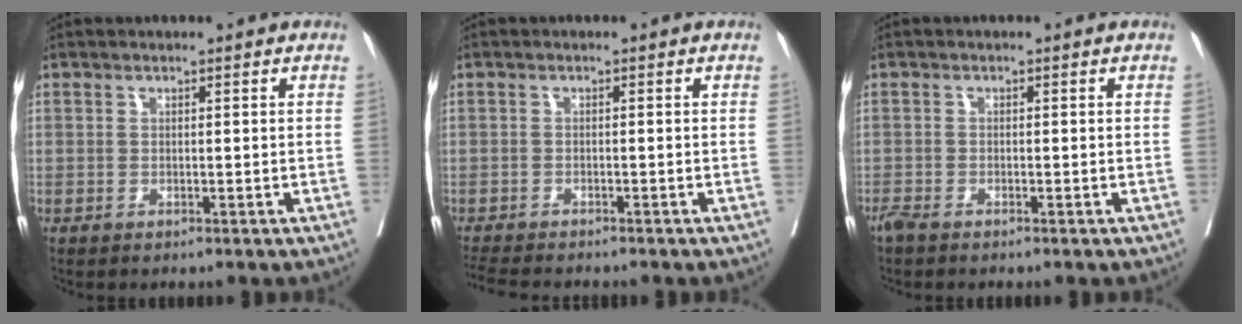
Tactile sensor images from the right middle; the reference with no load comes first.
{"total": 6.6, "force": [-6.0, 1.0, 2.6], "torque": [-0.039, -0.013, -0.096]}
{"total": 1.6, "force": [-1.4, 0.1, 0.7], "torque": [-0.020, -0.006, -0.031]}